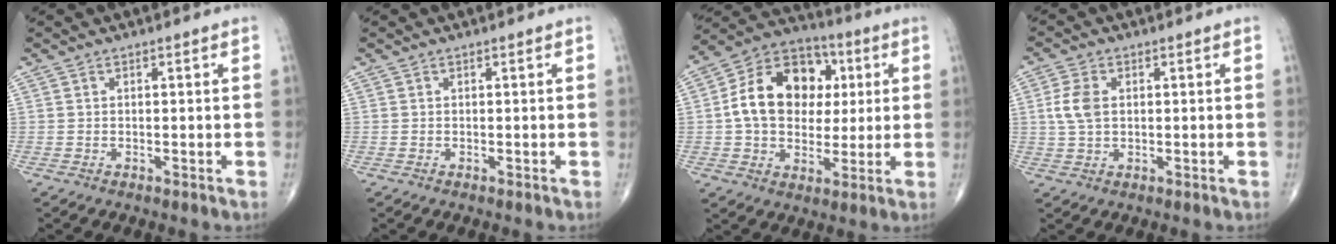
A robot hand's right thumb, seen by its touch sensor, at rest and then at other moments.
{"total": 0.0}
{"total": 17.5, "force": [2.3, 13.1, 11.4], "torque": [-0.157, 0.018, 0.031]}
{"total": 5.1, "force": [0.8, 3.2, 3.9], "torque": [-0.087, 0.003, 0.014]}